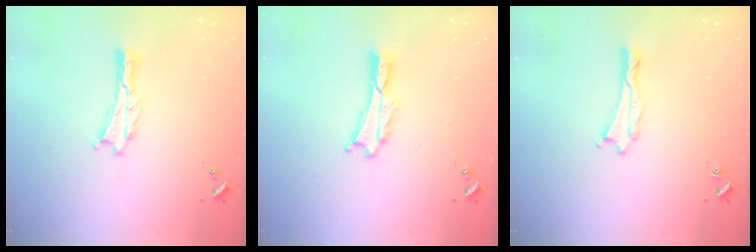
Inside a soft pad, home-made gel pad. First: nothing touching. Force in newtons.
{"total": 0.8, "press": 0.7, "slide": 0.2}
{"total": 0.0}